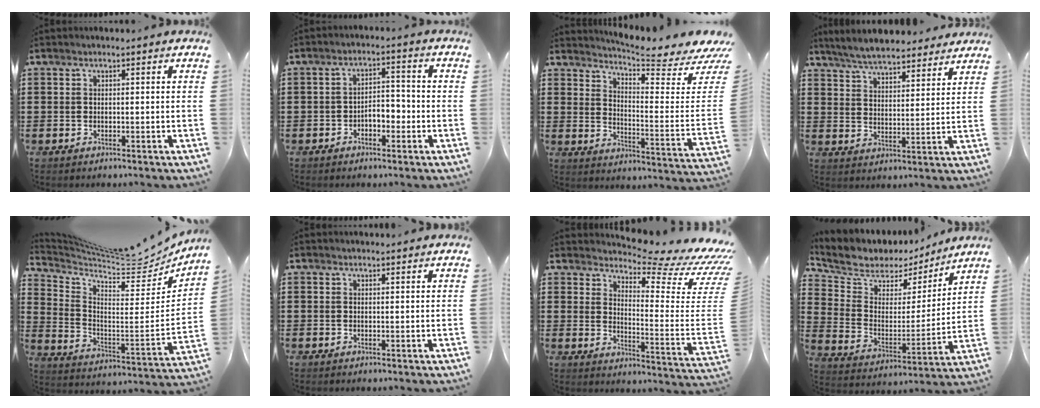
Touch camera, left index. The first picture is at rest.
{"total": 3.3, "force": [-1.7, 1.8, 2.3], "torque": [-0.044, 0.006, -0.036]}
{"total": 5.9, "force": [5.4, -0.4, 2.3], "torque": [-0.057, -0.062, 0.087]}
{"total": 5.9, "force": [5.8, 0.7, 1.3], "torque": [-0.048, -0.021, 0.105]}
{"total": 6.8, "force": [6.4, 0.7, 2.2], "torque": [-0.069, -0.058, 0.104]}
{"total": 0.7, "force": [0.7, 0.0, 0.1], "torque": [-0.003, 0.000, 0.015]}
{"total": 5.8, "force": [5.2, 0.1, 2.7], "torque": [-0.057, -0.062, 0.080]}
{"total": 6.3, "force": [5.3, 3.2, 0.5], "torque": [-0.054, -0.037, 0.090]}